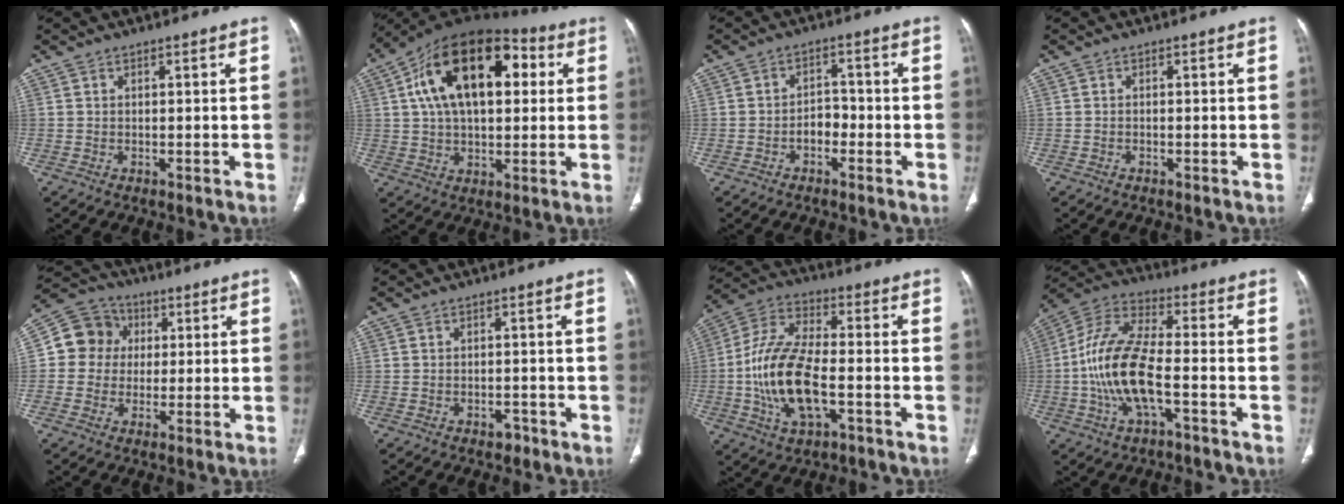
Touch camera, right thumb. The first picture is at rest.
{"total": 21.6, "force": [5.4, 12.1, 17.0], "torque": [-0.264, 0.025, 0.076]}
{"total": 3.5, "force": [-1.6, 2.4, 2.0], "torque": [-0.014, 0.023, -0.032]}
{"total": 0.0}
{"total": 9.3, "force": [1.1, 8.6, 3.3], "torque": [-0.034, 0.015, 0.008]}
{"total": 1.7, "force": [-1.1, 1.1, 0.7], "torque": [-0.006, 0.005, -0.013]}
{"total": 16.1, "force": [-3.5, 7.4, 13.8], "torque": [-0.280, 0.023, -0.066]}
{"total": 14.9, "force": [-3.5, 5.6, 13.3], "torque": [-0.281, 0.035, -0.067]}